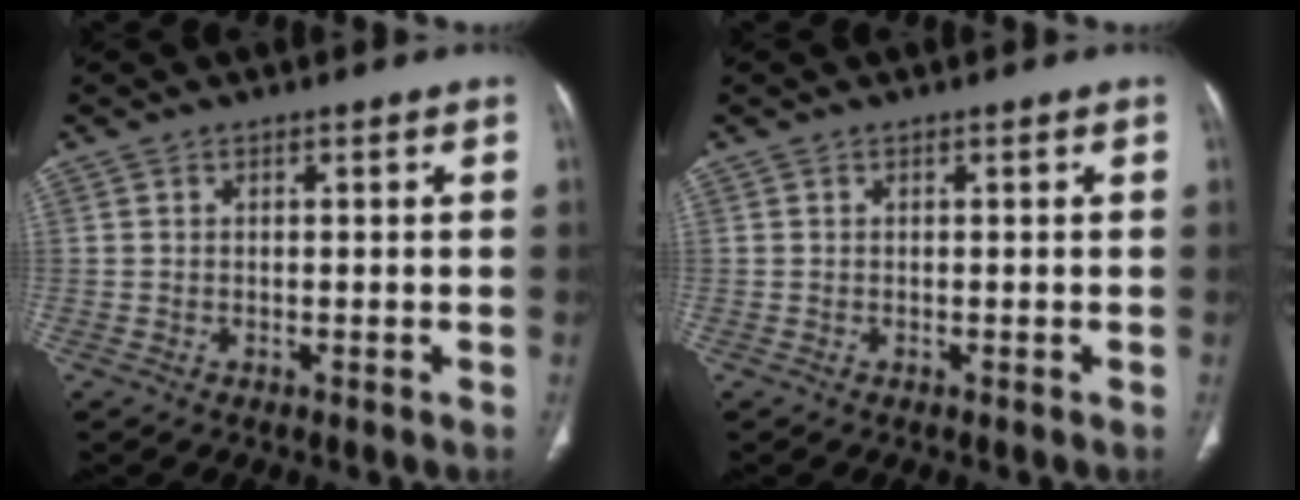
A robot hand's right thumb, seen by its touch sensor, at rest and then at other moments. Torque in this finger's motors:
{"motor_torque": [0.09, 0.09, -0.04, -0.03, 0.02]}